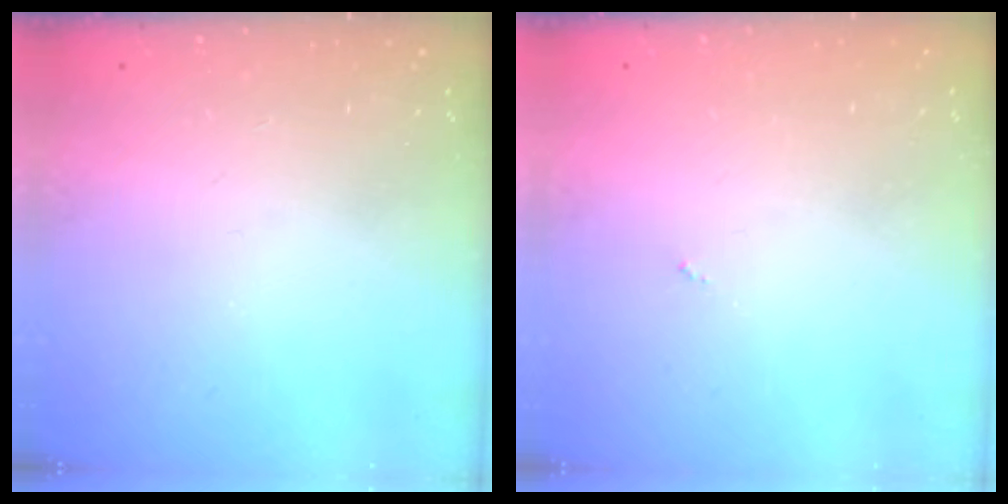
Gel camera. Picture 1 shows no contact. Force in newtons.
{"total": 0.0}